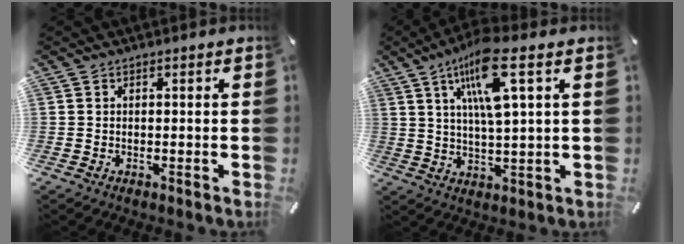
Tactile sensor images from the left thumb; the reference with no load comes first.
{"total": 12.4, "force": [5.6, 2.2, 10.8], "torque": [-0.221, -0.007, 0.091]}